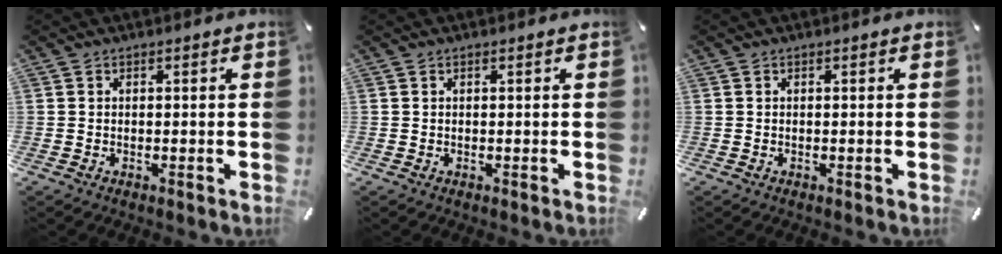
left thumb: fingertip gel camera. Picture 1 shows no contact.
{"total": 0.0}
{"total": 0.0}